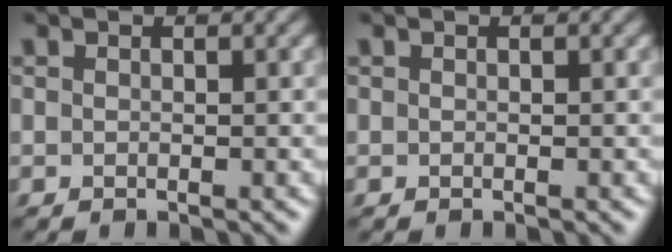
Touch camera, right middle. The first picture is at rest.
{"total": 0.0}